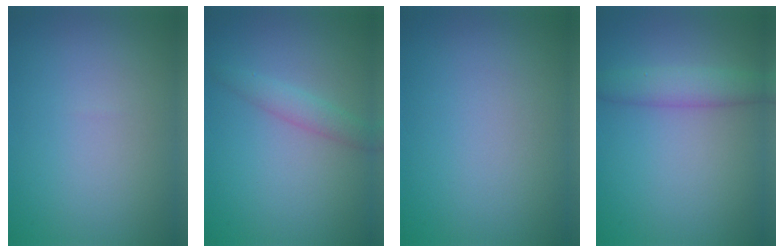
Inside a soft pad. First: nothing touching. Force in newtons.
{"total": 1.8, "press": 1.8, "slide": 0.0}
{"total": 0.0}
{"total": 2.9, "press": 2.9, "slide": 0.1}